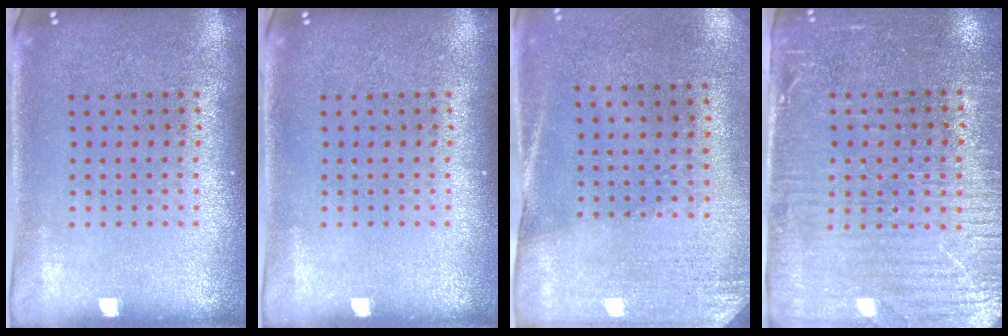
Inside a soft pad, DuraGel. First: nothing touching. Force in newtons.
{"total": 0.0}
{"total": 2.7, "press": 2.3, "slide": 1.4}
{"total": 3.6, "press": 3.0, "slide": 2.0}